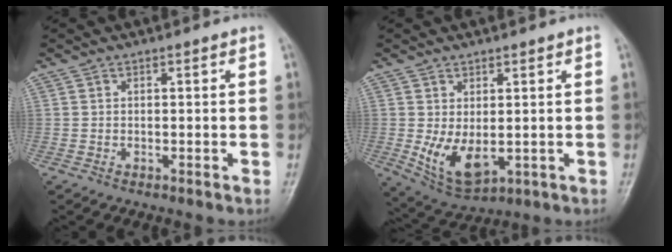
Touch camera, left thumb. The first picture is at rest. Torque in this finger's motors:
{"motor_torque": [0.42, 0.42, 0.77, -0.06, 0.15]}